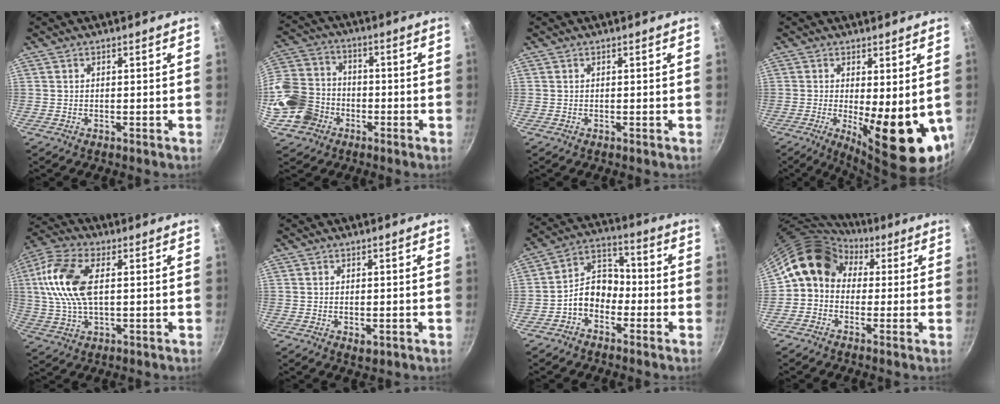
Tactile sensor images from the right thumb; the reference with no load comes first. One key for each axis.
{"total": 14.3, "fx": -4.5, "fy": 12.1, "fz": 6.0, "tx": -0.112, "ty": 0.044, "tz": -0.094}
{"total": 0.0}
{"total": 14.7, "fx": -1.8, "fy": 5.0, "fz": 13.7, "tx": -0.165, "ty": -0.023, "tz": -0.011}
{"total": 14.2, "fx": 2.3, "fy": 7.6, "fz": 11.8, "tx": -0.232, "ty": 0.013, "tz": 0.031}
{"total": 2.1, "fx": -0.3, "fy": 1.2, "fz": 1.7, "tx": -0.025, "ty": -0.006, "tz": -0.003}
{"total": 8.7, "fx": -3.0, "fy": 6.5, "fz": 4.9, "tx": -0.044, "ty": 0.047, "tz": -0.072}
{"total": 11.1, "fx": 2.7, "fy": 8.9, "fz": 6.0, "tx": -0.082, "ty": 0.027, "tz": 0.019}